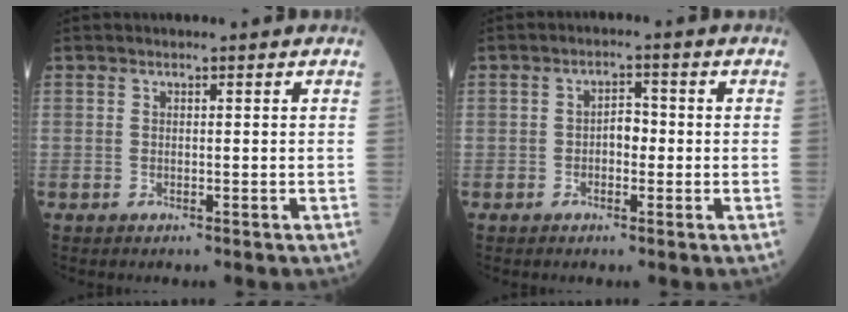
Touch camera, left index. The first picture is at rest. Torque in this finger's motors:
{"motor_torque": [0.12, 0.00, 0.04, 0.01]}